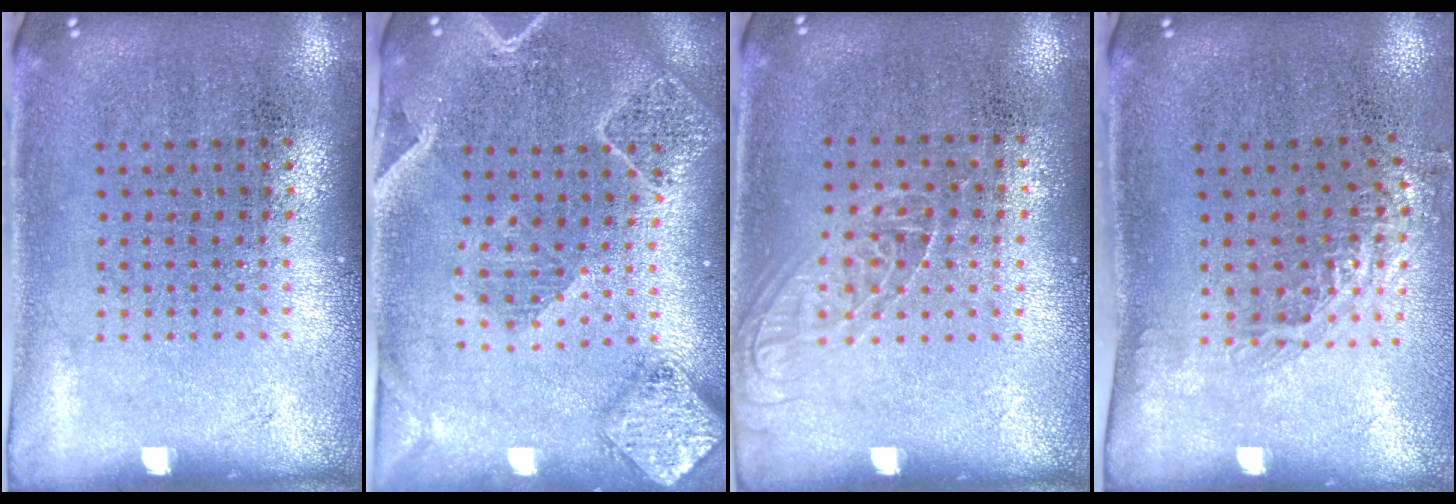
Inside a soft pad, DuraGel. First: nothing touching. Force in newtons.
{"total": 2.4, "press": 2.1, "slide": 1.0}
{"total": 1.2, "press": 1.1, "slide": 0.5}
{"total": 1.2, "press": 1.0, "slide": 0.8}